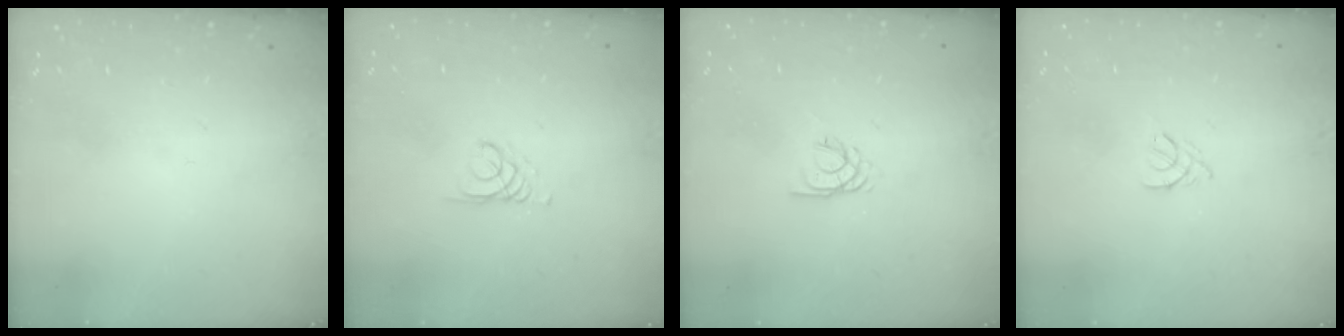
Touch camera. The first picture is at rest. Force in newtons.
{"total": 2.1, "press": 2.1, "slide": 0.2}
{"total": 2.2, "press": 2.2, "slide": 0.3}
{"total": 2.0, "press": 1.9, "slide": 0.5}